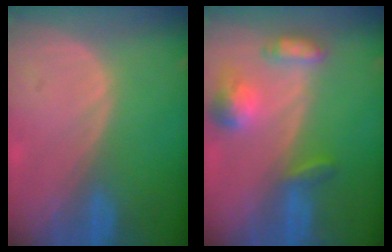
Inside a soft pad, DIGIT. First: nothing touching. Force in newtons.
{"total": 6.2, "press": 6.1, "slide": 0.8}